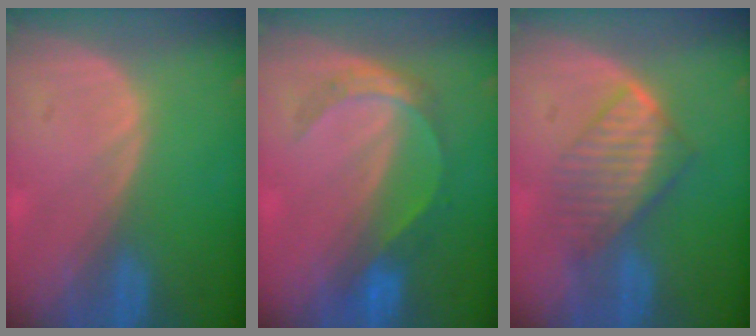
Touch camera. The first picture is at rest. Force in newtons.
{"total": 5.0, "press": 4.8, "slide": 1.2}
{"total": 6.5, "press": 6.3, "slide": 1.7}